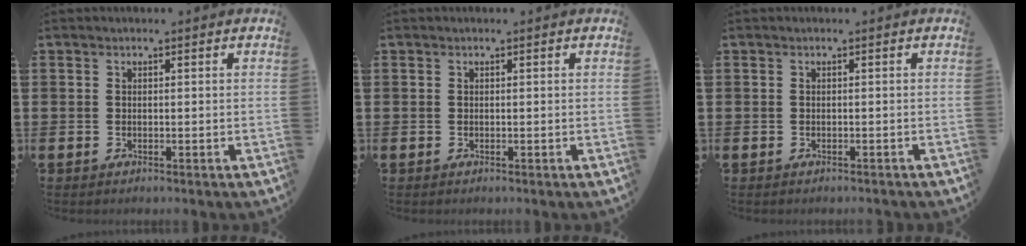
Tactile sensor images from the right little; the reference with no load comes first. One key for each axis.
{"total": 0.0}
{"total": 0.0}